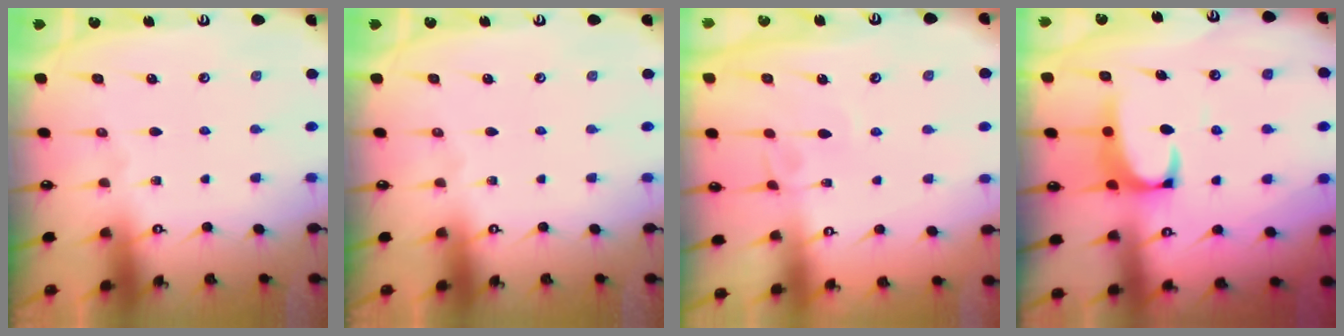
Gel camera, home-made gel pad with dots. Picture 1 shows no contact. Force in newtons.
{"total": 0.0}
{"total": 3.4, "press": 3.4, "slide": 0.2}
{"total": 2.2, "press": 2.0, "slide": 0.9}